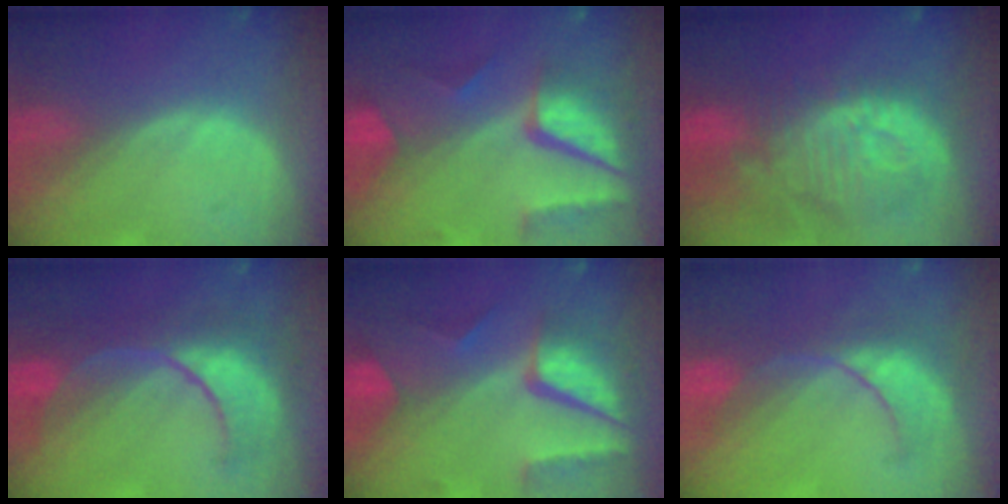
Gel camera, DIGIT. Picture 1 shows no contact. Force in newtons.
{"total": 10.4, "press": 8.6, "slide": 5.8}
{"total": 12.6, "press": 11.2, "slide": 5.8}
{"total": 9.4, "press": 9.4, "slide": 0.7}
{"total": 10.3, "press": 8.8, "slide": 5.4}
{"total": 7.9, "press": 7.8, "slide": 1.3}